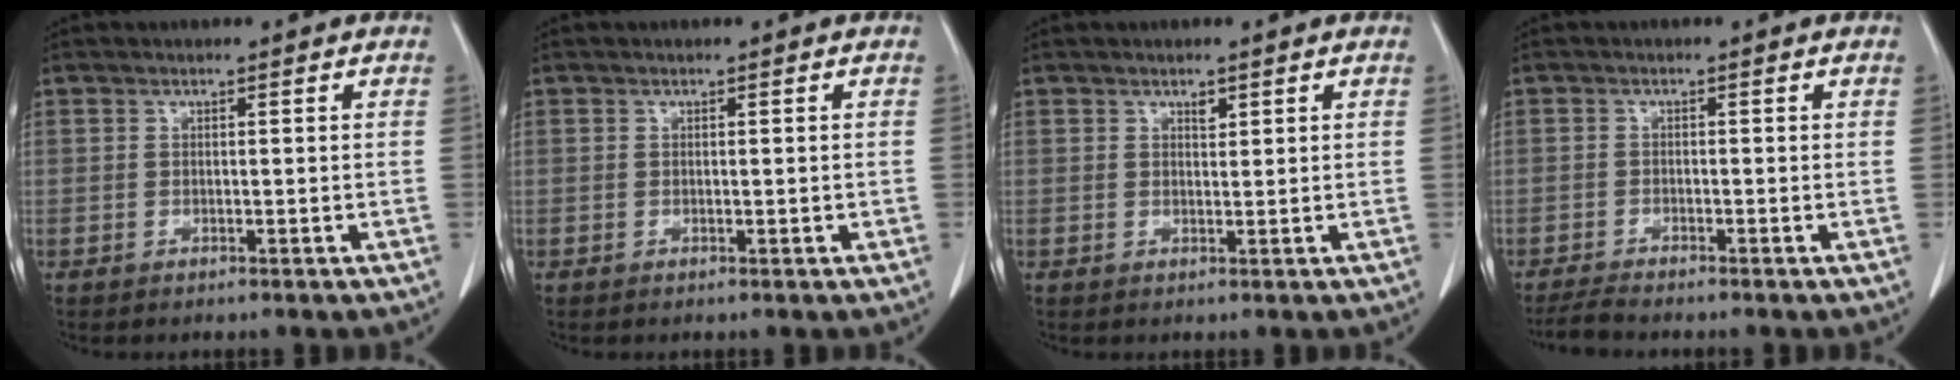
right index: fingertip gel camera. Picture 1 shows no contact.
{"total": 0.6, "force": [0.0, 0.2, 0.5], "torque": [-0.008, -0.002, 0.004]}
{"total": 1.1, "force": [0.7, 0.5, 0.6], "torque": [-0.009, -0.005, 0.011]}
{"total": 2.5, "force": [-2.3, -0.5, 0.7], "torque": [-0.021, -0.013, -0.046]}